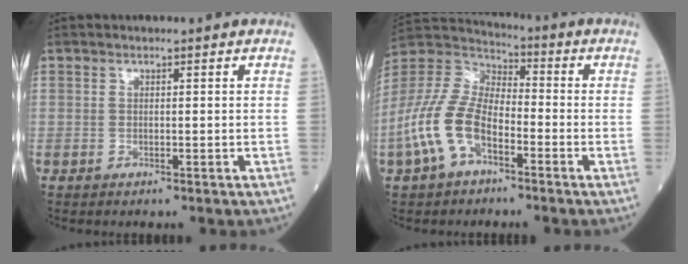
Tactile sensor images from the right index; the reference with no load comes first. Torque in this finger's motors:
{"motor_torque": [1.04, -0.71, 0.28, 0.13]}